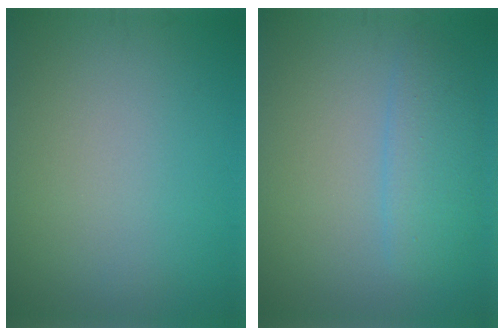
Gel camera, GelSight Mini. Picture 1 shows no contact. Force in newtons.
{"total": 2.9, "press": 2.9, "slide": 0.2}